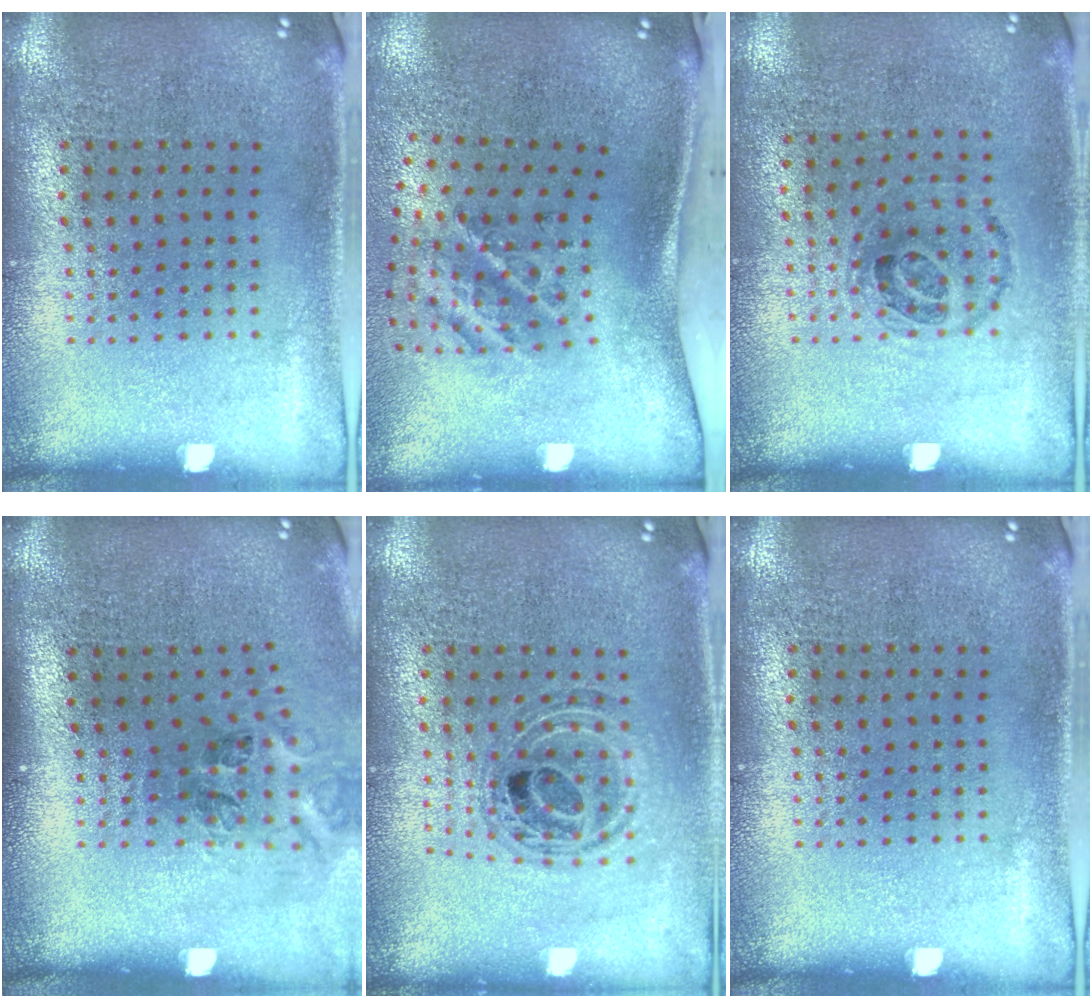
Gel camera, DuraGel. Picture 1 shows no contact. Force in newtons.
{"total": 2.1, "press": 1.3, "slide": 1.7}
{"total": 0.9, "press": 0.7, "slide": 0.6}
{"total": 1.5, "press": 1.0, "slide": 1.0}
{"total": 0.9, "press": 0.9, "slide": 0.2}
{"total": 0.0}